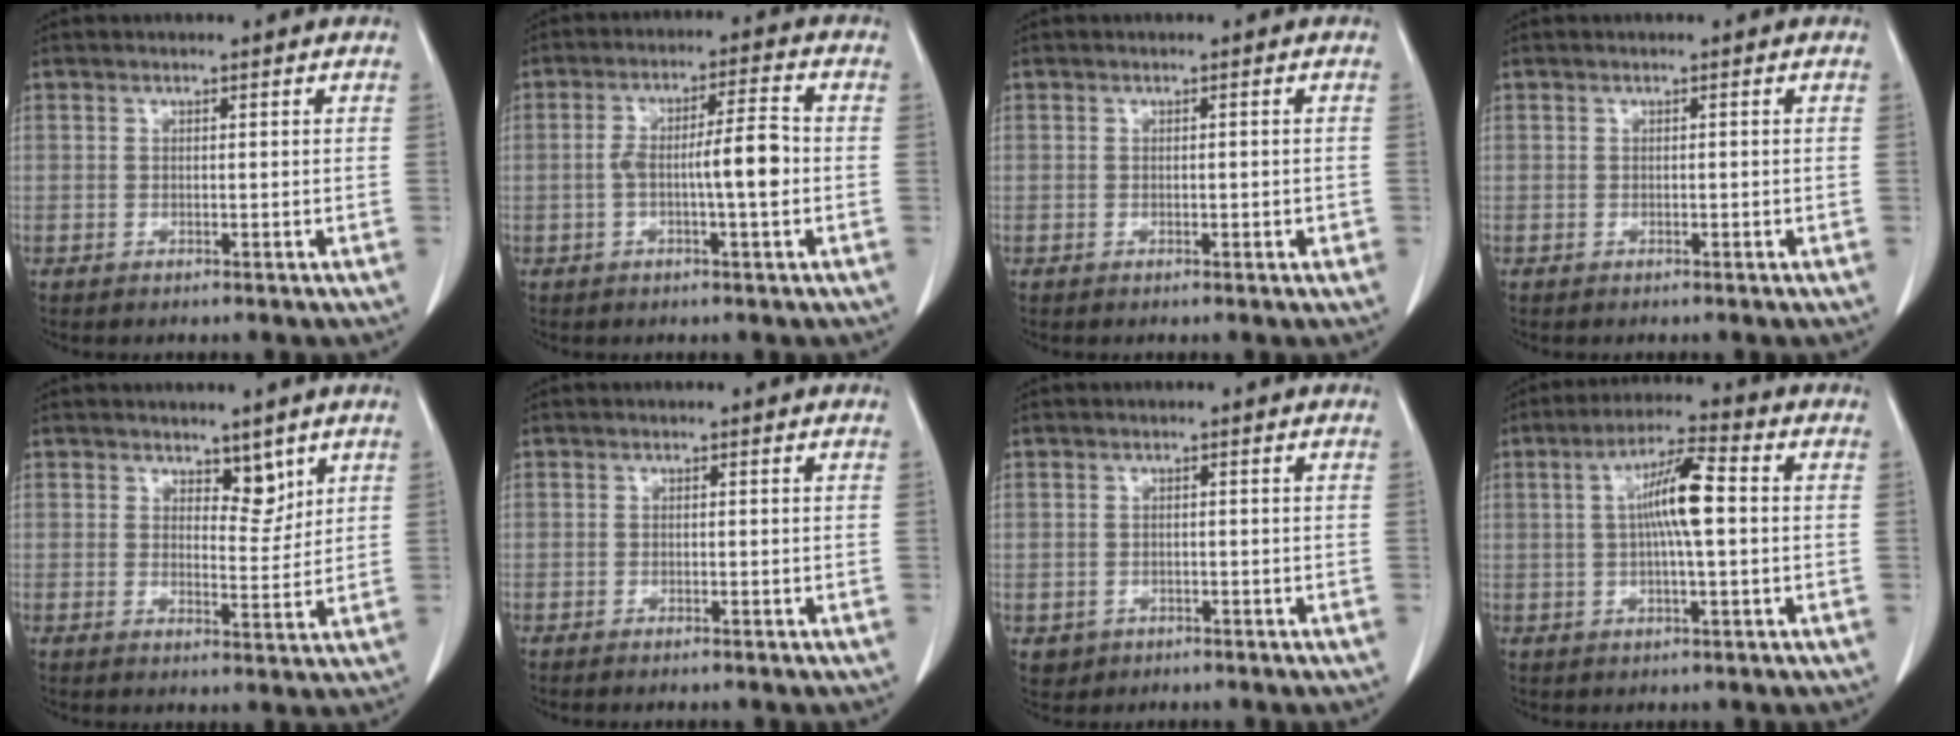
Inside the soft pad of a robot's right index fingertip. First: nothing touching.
{"total": 7.4, "force": [-1.1, 0.7, 7.2], "torque": [-0.132, 0.016, -0.017]}
{"total": 1.0, "force": [-0.1, 0.5, 0.8], "torque": [-0.014, 0.000, 0.003]}
{"total": 0.0}
{"total": 3.8, "force": [2.7, 1.7, 2.1], "torque": [-0.022, -0.009, 0.045]}
{"total": 0.6, "force": [-0.5, 0.0, 0.2], "torque": [-0.008, -0.001, -0.009]}
{"total": 2.0, "force": [-0.6, 1.8, 0.2], "torque": [-0.001, 0.005, -0.002]}
{"total": 8.4, "force": [0.7, 0.9, 8.3], "torque": [-0.154, 0.011, 0.007]}